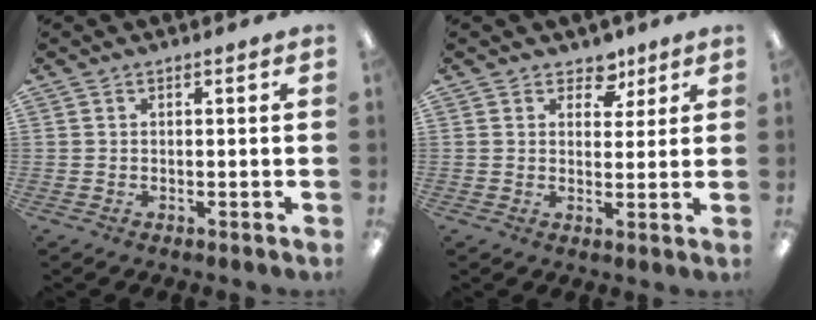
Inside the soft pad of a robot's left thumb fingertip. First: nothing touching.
{"total": 5.5, "force": [3.5, 3.6, 2.0], "torque": [-0.012, -0.018, 0.058]}